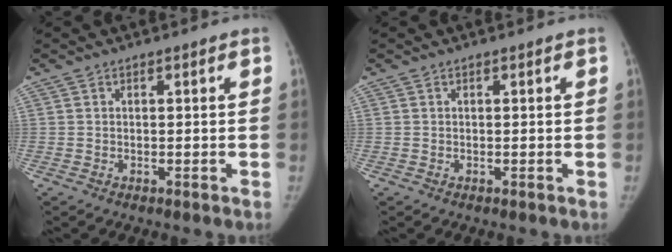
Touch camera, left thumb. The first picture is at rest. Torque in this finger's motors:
{"motor_torque": [0.00, 0.00, 0.01, 0.00, 0.00]}